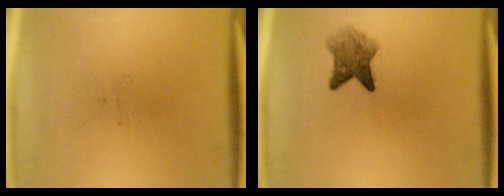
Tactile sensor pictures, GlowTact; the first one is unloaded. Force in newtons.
{"total": 4.2}